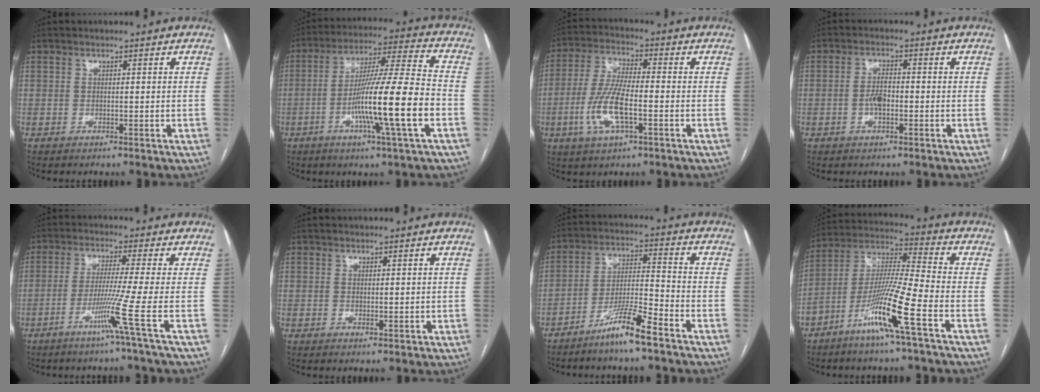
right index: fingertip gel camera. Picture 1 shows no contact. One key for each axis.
{"total": 15.9, "fx": -4.6, "fy": -0.9, "fz": 15.2, "tx": -0.267, "ty": -0.005, "tz": -0.083}
{"total": 10.2, "fx": -3.0, "fy": 2.5, "fz": 9.4, "tx": -0.203, "ty": -0.002, "tz": -0.057}
{"total": 3.1, "fx": -0.7, "fy": 1.2, "fz": 2.8, "tx": -0.055, "ty": 0.004, "tz": -0.011}
{"total": 7.5, "fx": -3.4, "fy": -3.3, "fz": 5.8, "tx": -0.110, "ty": -0.018, "tz": -0.067}
{"total": 1.0, "fx": 0.1, "fy": 0.5, "fz": 0.8, "tx": -0.011, "ty": -0.003, "tz": 0.006}
{"total": 8.5, "fx": -6.2, "fy": -0.1, "fz": 5.9, "tx": -0.110, "ty": -0.014, "tz": -0.120}
{"total": 12.8, "fx": -6.4, "fy": -0.7, "fz": 11.0, "tx": -0.217, "ty": -0.009, "tz": -0.128}